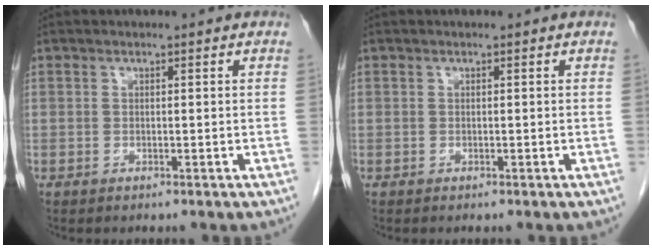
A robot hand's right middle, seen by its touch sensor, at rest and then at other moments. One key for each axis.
{"total": 0.0}